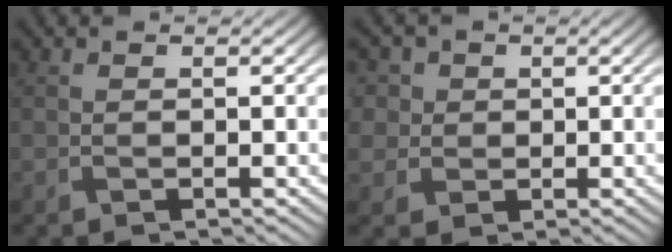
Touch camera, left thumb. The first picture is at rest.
{"total": 5.3, "force": [1.8, 4.6, 1.7], "torque": [-0.069, 0.009, 0.026]}